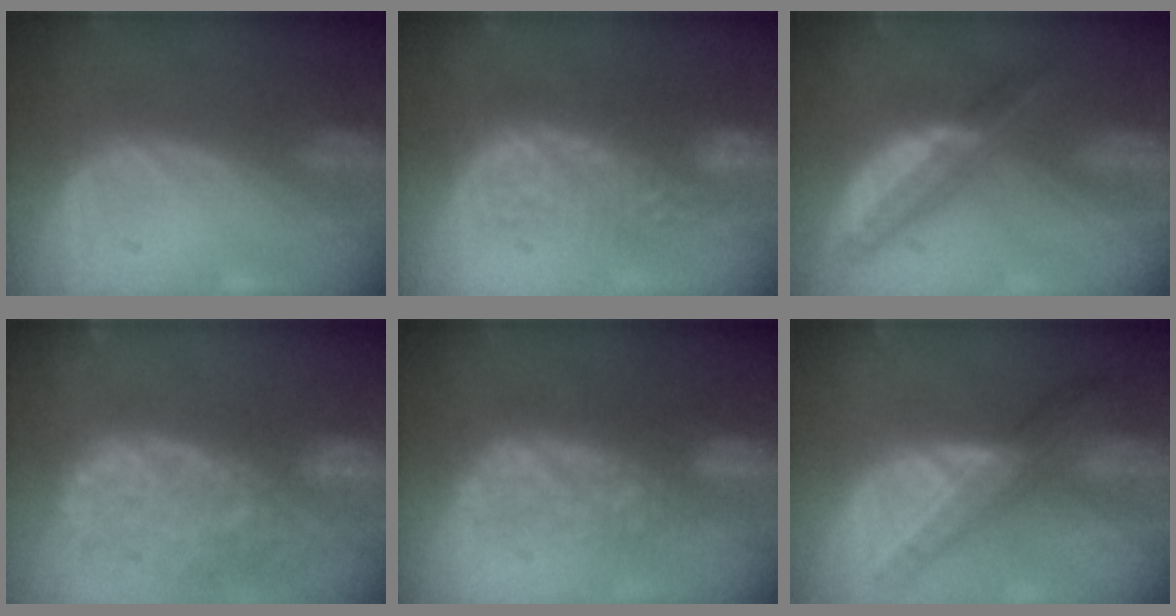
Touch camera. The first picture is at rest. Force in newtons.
{"total": 8.8, "press": 8.6, "slide": 1.4}
{"total": 6.8, "press": 5.6, "slide": 3.8}
{"total": 13.8, "press": 11.3, "slide": 7.9}
{"total": 7.8, "press": 7.7, "slide": 1.4}
{"total": 8.1, "press": 7.2, "slide": 3.7}